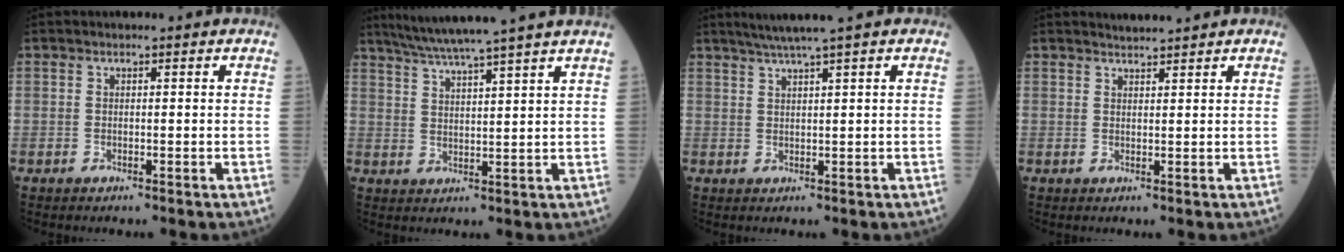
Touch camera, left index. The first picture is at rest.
{"total": 12.1, "force": [10.4, -2.0, 6.0], "torque": [-0.103, 0.006, 0.152]}
{"total": 4.4, "force": [3.3, -0.9, 2.9], "torque": [-0.052, 0.012, 0.060]}
{"total": 1.9, "force": [1.9, -0.3, 0.3], "torque": [-0.005, 0.011, 0.037]}